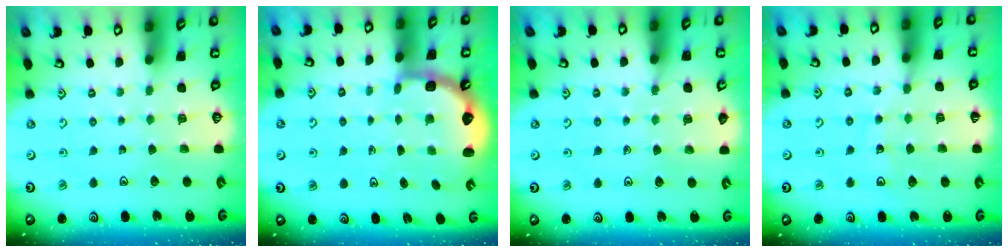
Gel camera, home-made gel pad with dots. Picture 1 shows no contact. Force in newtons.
{"total": 2.5, "press": 2.1, "slide": 1.4}
{"total": 6.1, "press": 5.9, "slide": 1.6}
{"total": 10.9, "press": 10.4, "slide": 3.4}